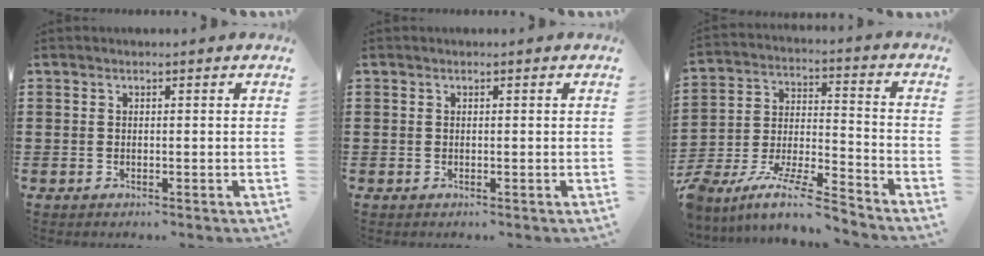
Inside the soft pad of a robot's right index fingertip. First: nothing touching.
{"total": 0.0}
{"total": 9.4, "force": [-8.4, 0.6, 4.2], "torque": [-0.080, 0.006, -0.168]}